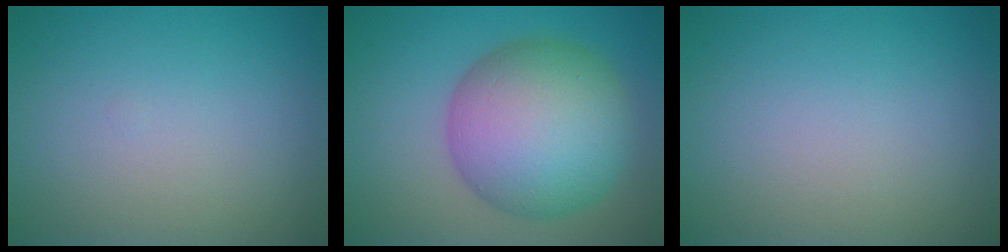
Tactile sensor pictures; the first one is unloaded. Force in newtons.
{"total": 11.5, "press": 11.5, "slide": 0.2}
{"total": 0.0}